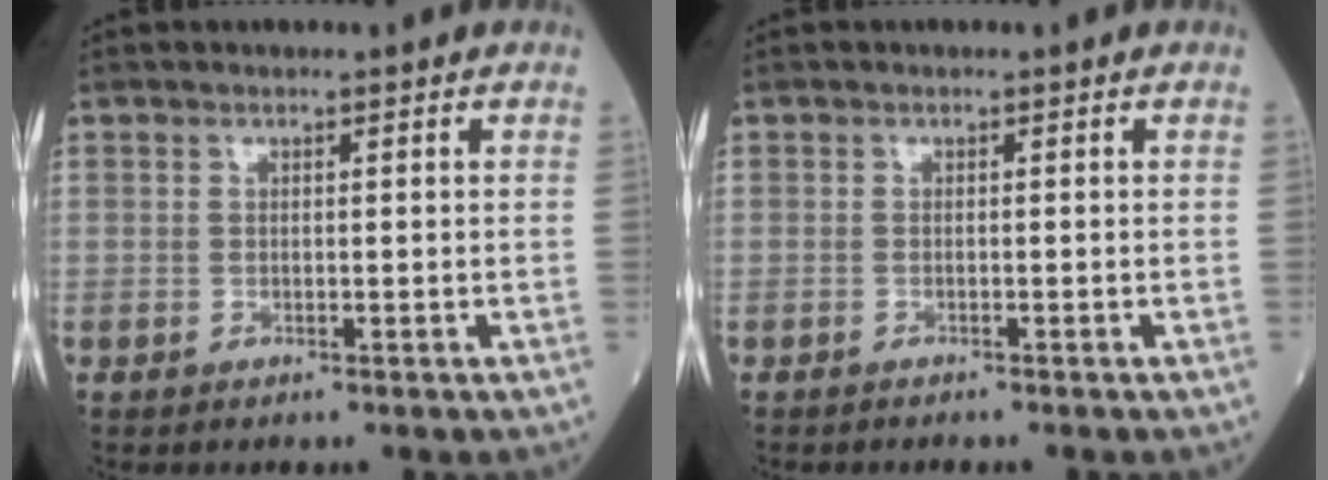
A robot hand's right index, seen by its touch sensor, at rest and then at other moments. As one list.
[{"total": 0.6, "force": [-0.6, -0.1, 0.2], "torque": [-0.002, 0.000, -0.008]}]